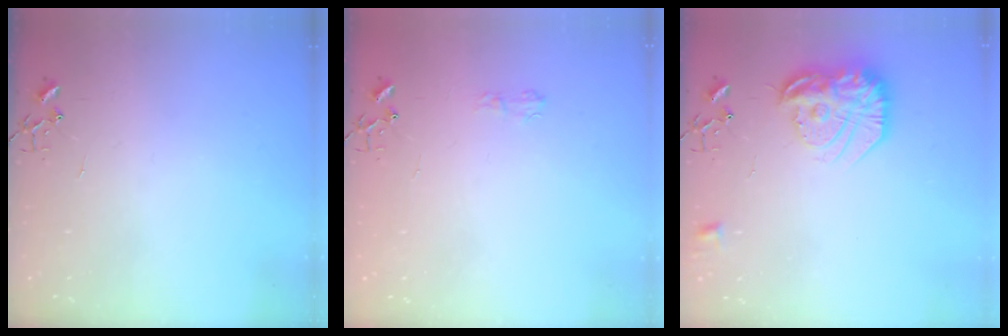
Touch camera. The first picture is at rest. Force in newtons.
{"total": 5.0, "press": 5.0, "slide": 0.6}
{"total": 18.4, "press": 18.3, "slide": 1.7}